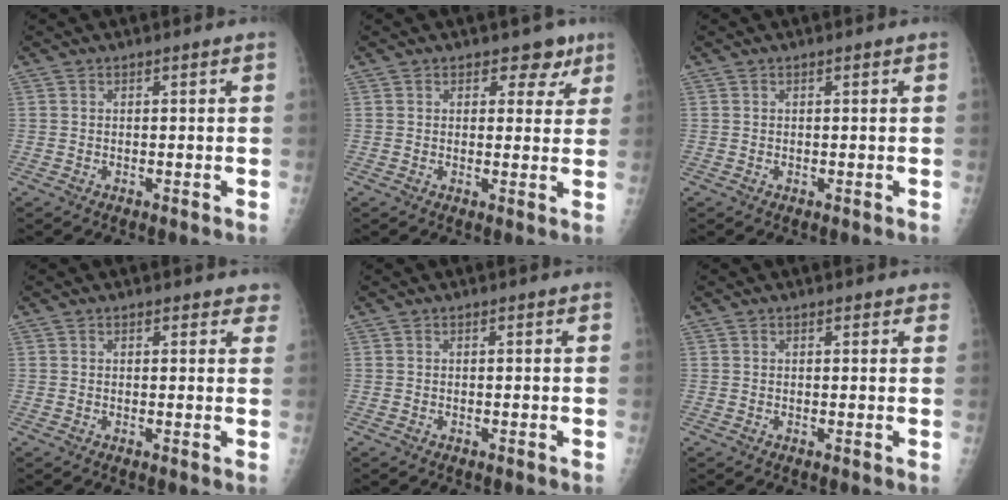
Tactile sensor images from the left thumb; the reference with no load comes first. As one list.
[{"total": 4.7, "force": [3.0, 3.1, 1.7], "torque": [0.015, -0.011, 0.035]}, {"total": 0.0}, {"total": 2.9, "force": [2.4, 1.5, 1.0], "torque": [0.023, -0.004, 0.018]}, {"total": 0.0}, {"total": 1.4, "force": [1.0, 0.7, 0.6], "torque": [0.002, -0.003, 0.009]}]